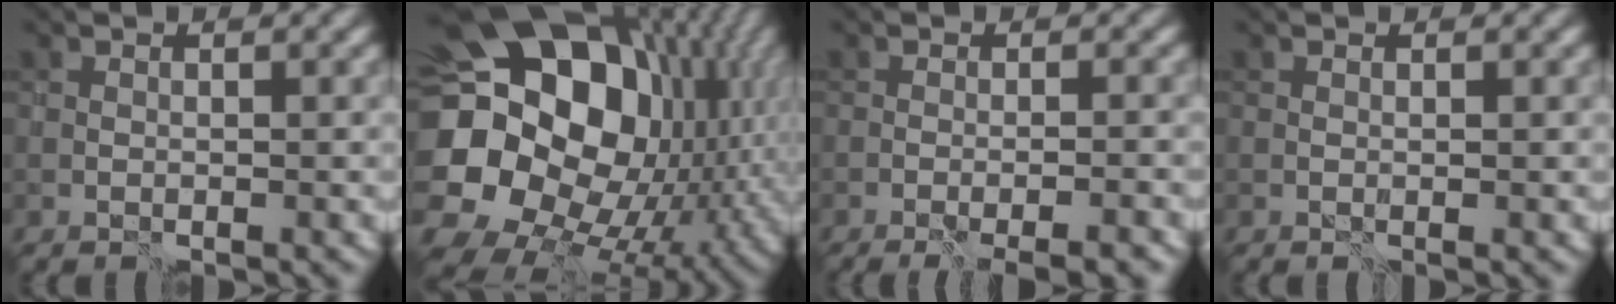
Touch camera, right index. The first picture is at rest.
{"total": 20.4, "force": [2.4, 15.9, 12.6], "torque": [-0.252, -0.023, 0.053]}
{"total": 4.5, "force": [-3.4, 0.5, 2.9], "torque": [-0.024, -0.001, -0.035]}
{"total": 1.0, "force": [0.0, -0.8, -0.6], "torque": [0.012, 0.000, 0.000]}